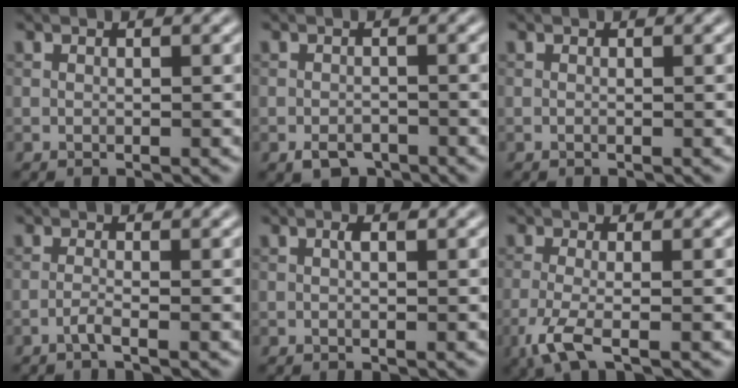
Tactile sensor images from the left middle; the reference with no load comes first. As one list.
[{"total": 2.1, "force": [-1.5, 1.2, 0.9], "torque": [-0.013, 0.000, -0.028]}, {"total": 0.0}, {"total": 1.3, "force": [-0.8, 0.2, 1.0], "torque": [-0.017, 0.004, -0.022]}, {"total": 0.9, "force": [0.2, 0.2, 0.8], "torque": [-0.016, 0.003, 0.003]}, {"total": 3.8, "force": [-1.8, 1.0, 3.2], "torque": [-0.072, -0.009, -0.046]}]